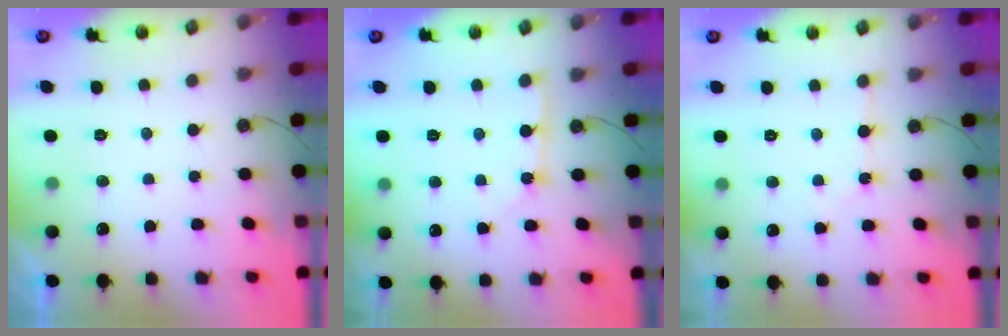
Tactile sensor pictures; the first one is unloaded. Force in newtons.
{"total": 2.6, "press": 2.6, "slide": 0.0}
{"total": 2.9, "press": 2.8, "slide": 0.4}